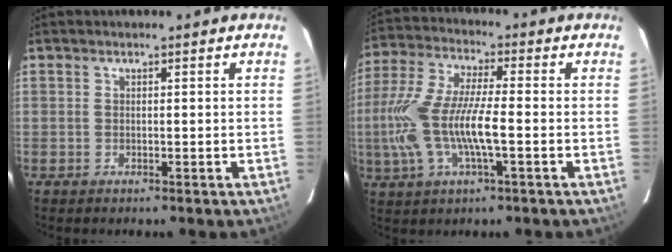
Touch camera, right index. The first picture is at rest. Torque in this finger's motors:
{"motor_torque": [0.96, -0.23, 0.92, 0.21]}